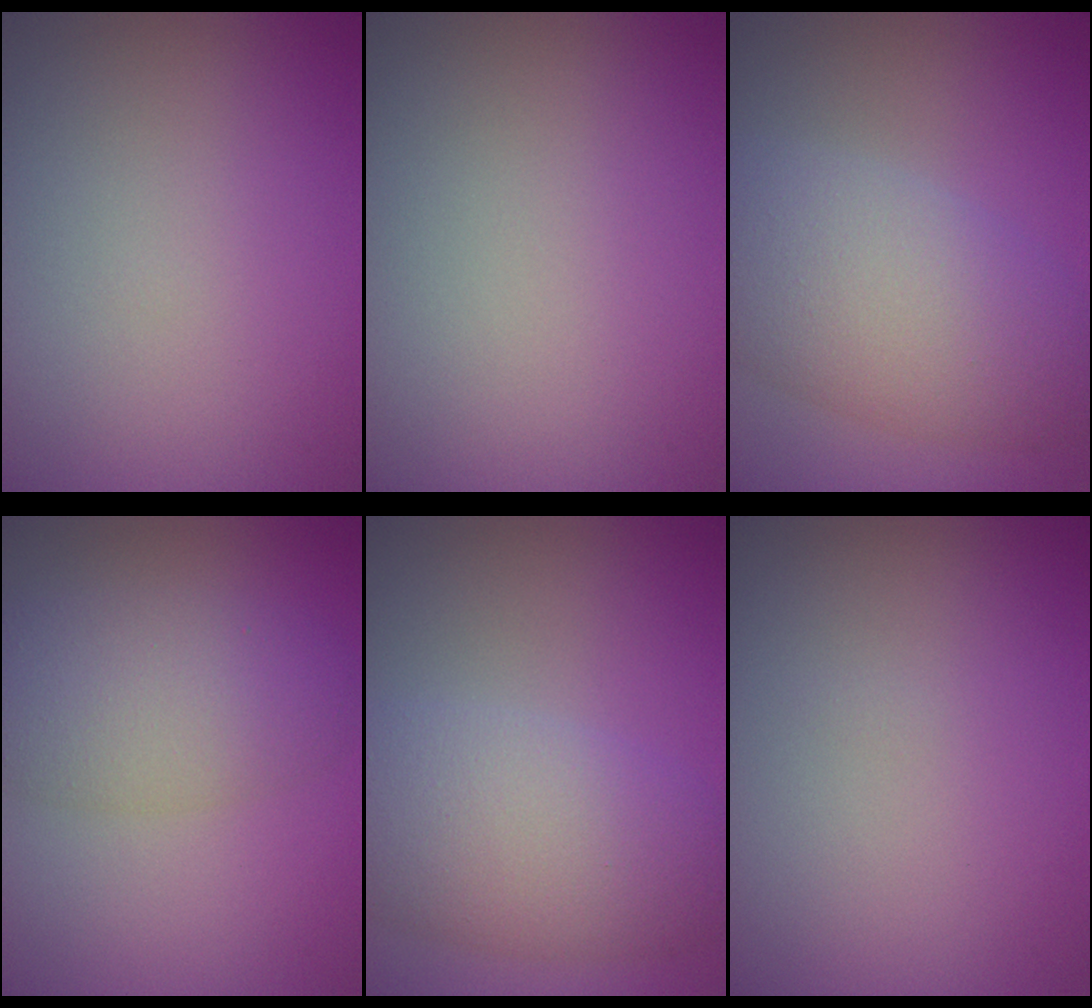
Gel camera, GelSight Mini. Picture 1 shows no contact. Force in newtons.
{"total": 0.0}
{"total": 8.1, "press": 8.1, "slide": 0.3}
{"total": 5.3, "press": 5.3, "slide": 0.2}
{"total": 7.2, "press": 7.2, "slide": 0.4}
{"total": 0.0}